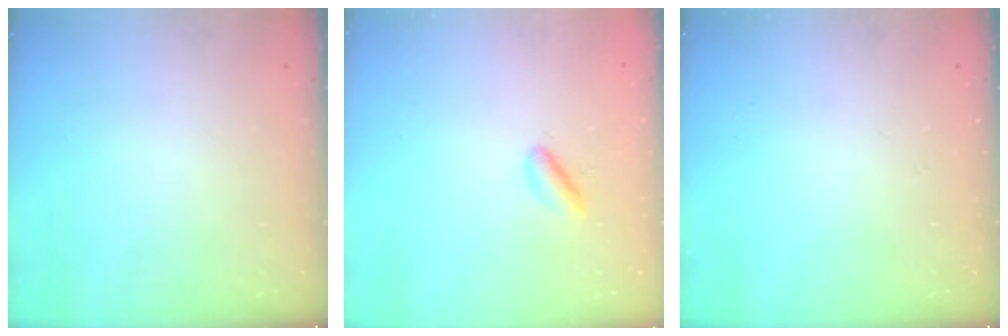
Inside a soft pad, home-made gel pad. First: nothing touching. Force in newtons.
{"total": 2.8, "press": 2.6, "slide": 1.1}
{"total": 0.0}